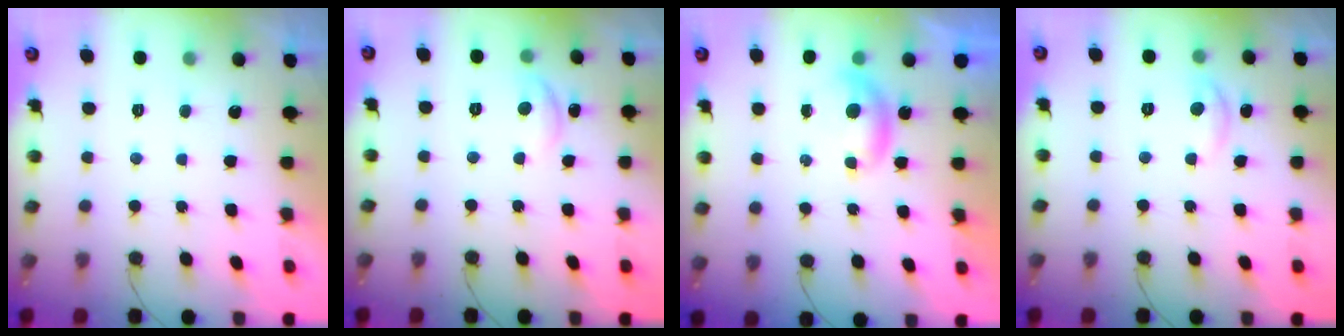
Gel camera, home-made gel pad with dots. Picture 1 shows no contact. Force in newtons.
{"total": 7.1, "press": 7.1, "slide": 0.7}
{"total": 5.1, "press": 5.1, "slide": 0.6}
{"total": 4.1, "press": 4.1, "slide": 0.2}